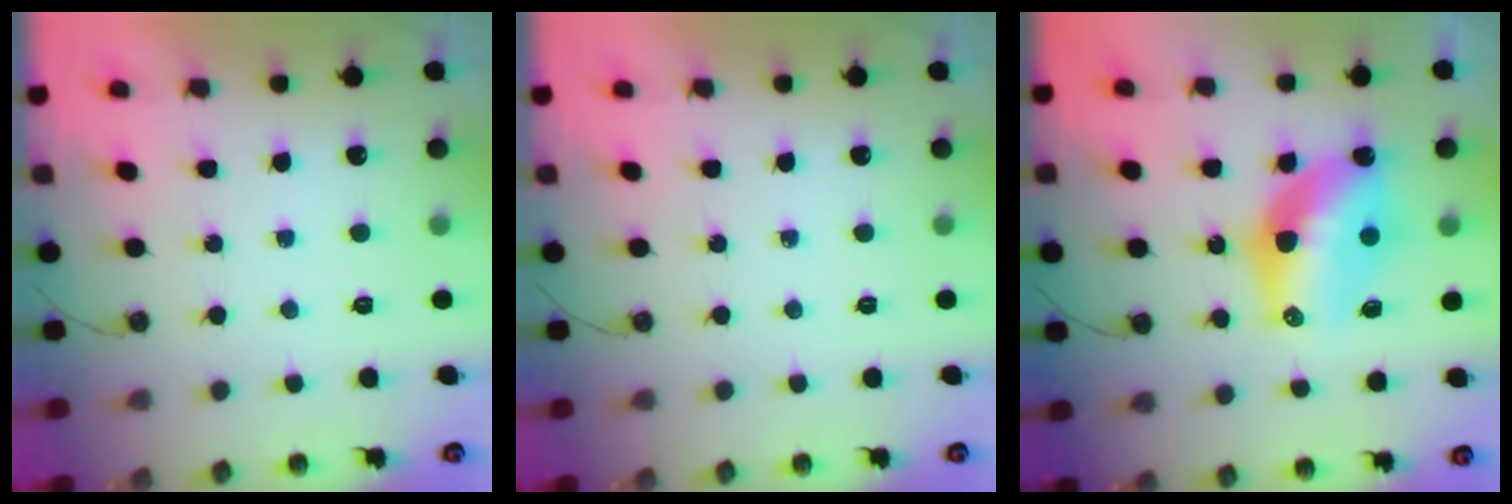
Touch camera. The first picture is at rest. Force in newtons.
{"total": 0.0}
{"total": 12.5, "press": 12.5, "slide": 1.0}